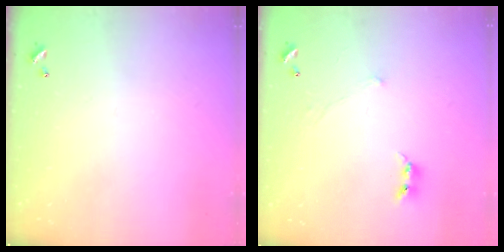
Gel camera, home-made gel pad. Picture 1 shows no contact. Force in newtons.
{"total": 1.5, "press": 1.4, "slide": 0.6}